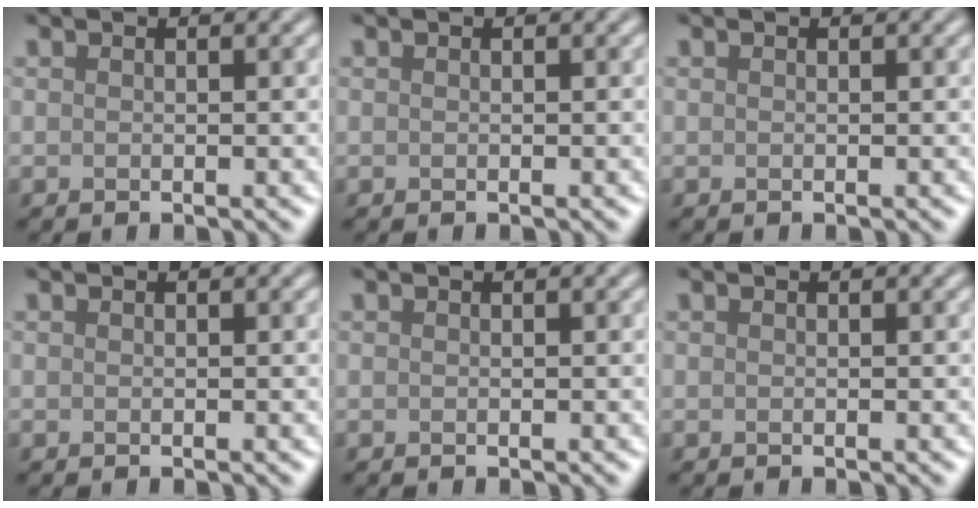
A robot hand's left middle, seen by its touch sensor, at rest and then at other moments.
{"total": 0.0}
{"total": 0.0}
{"total": 0.0}
{"total": 0.0}
{"total": 0.0}